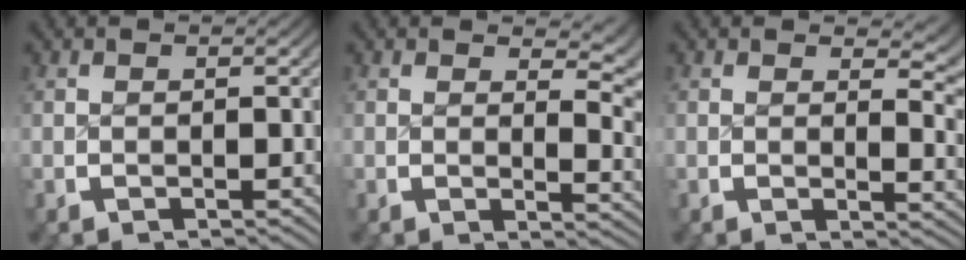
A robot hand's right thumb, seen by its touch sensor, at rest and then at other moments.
{"total": 4.1, "force": [1.7, 1.7, 3.3], "torque": [-0.015, -0.004, 0.024]}
{"total": 3.9, "force": [1.8, 1.5, 3.0], "torque": [-0.012, -0.004, 0.024]}